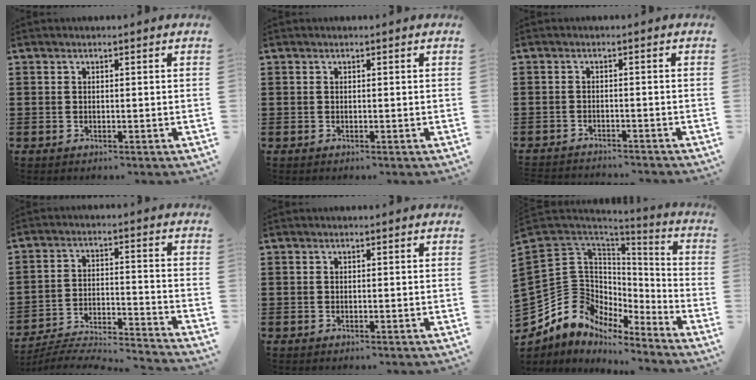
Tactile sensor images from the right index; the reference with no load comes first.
{"total": 0.0}
{"total": 1.8, "force": [-1.8, 0.0, -0.2], "torque": [-0.002, 0.002, -0.041]}
{"total": 5.2, "force": [-5.0, 0.1, 1.3], "torque": [-0.036, -0.008, -0.106]}
{"total": 0.0}
{"total": 9.7, "force": [-2.3, 9.1, 2.6], "torque": [-0.096, -0.018, -0.038]}